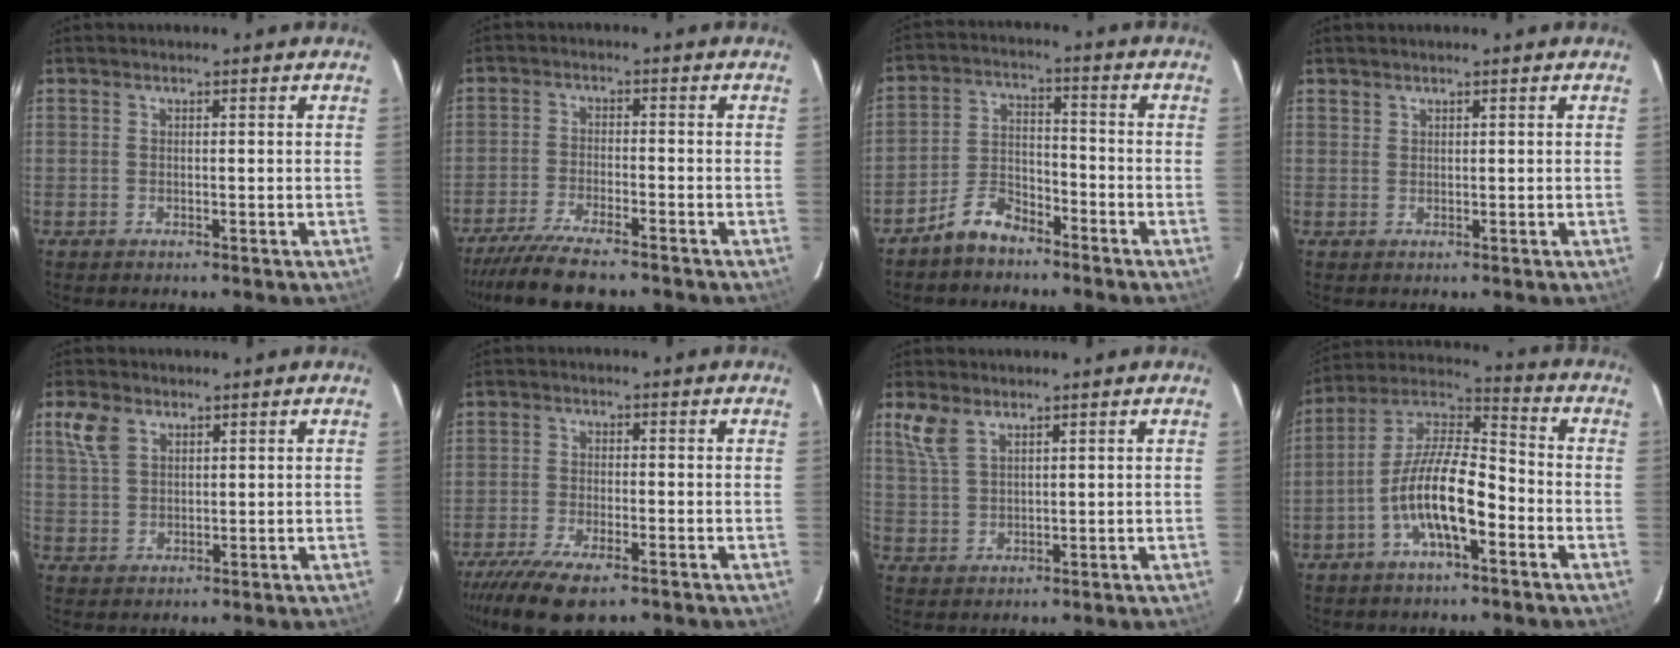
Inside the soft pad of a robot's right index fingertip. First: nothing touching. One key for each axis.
{"total": 10.4, "fx": -8.9, "fy": 1.7, "fz": 5.1, "tx": -0.124, "ty": -0.026, "tz": -0.154}
{"total": 6.6, "fx": -5.3, "fy": 3.0, "fz": 2.5, "tx": -0.063, "ty": 0.019, "tz": -0.097}
{"total": 0.7, "fx": 0.6, "fy": 0.3, "fz": 0.0, "tx": 0.000, "ty": 0.002, "tz": 0.013}
{"total": 5.7, "fx": 2.9, "fy": 3.7, "fz": 3.3, "tx": -0.072, "ty": 0.015, "tz": 0.060}
{"total": 11.0, "fx": -7.7, "fy": 3.4, "fz": 7.0, "tx": -0.164, "ty": -0.039, "tz": -0.139}
{"total": 5.3, "fx": 3.4, "fy": 2.5, "fz": 3.2, "tx": -0.072, "ty": 0.007, "tz": 0.073}
{"total": 13.3, "fx": -5.3, "fy": 4.2, "fz": 11.4, "tx": -0.229, "ty": 0.005, "tz": -0.105}